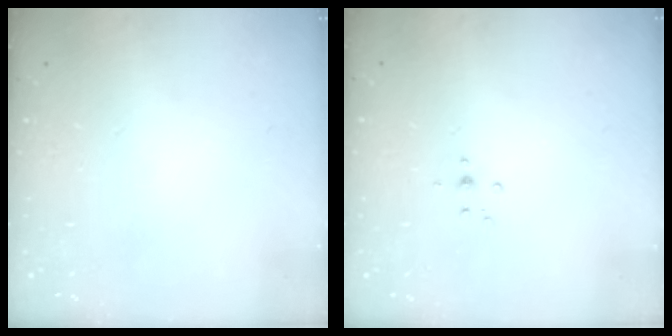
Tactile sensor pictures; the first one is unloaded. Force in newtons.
{"total": 3.0, "press": 2.9, "slide": 0.9}